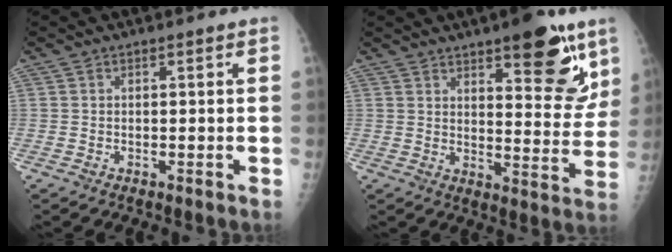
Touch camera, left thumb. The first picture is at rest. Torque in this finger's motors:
{"motor_torque": [1.26, 1.37, 0.81, -1.01, 0.03]}